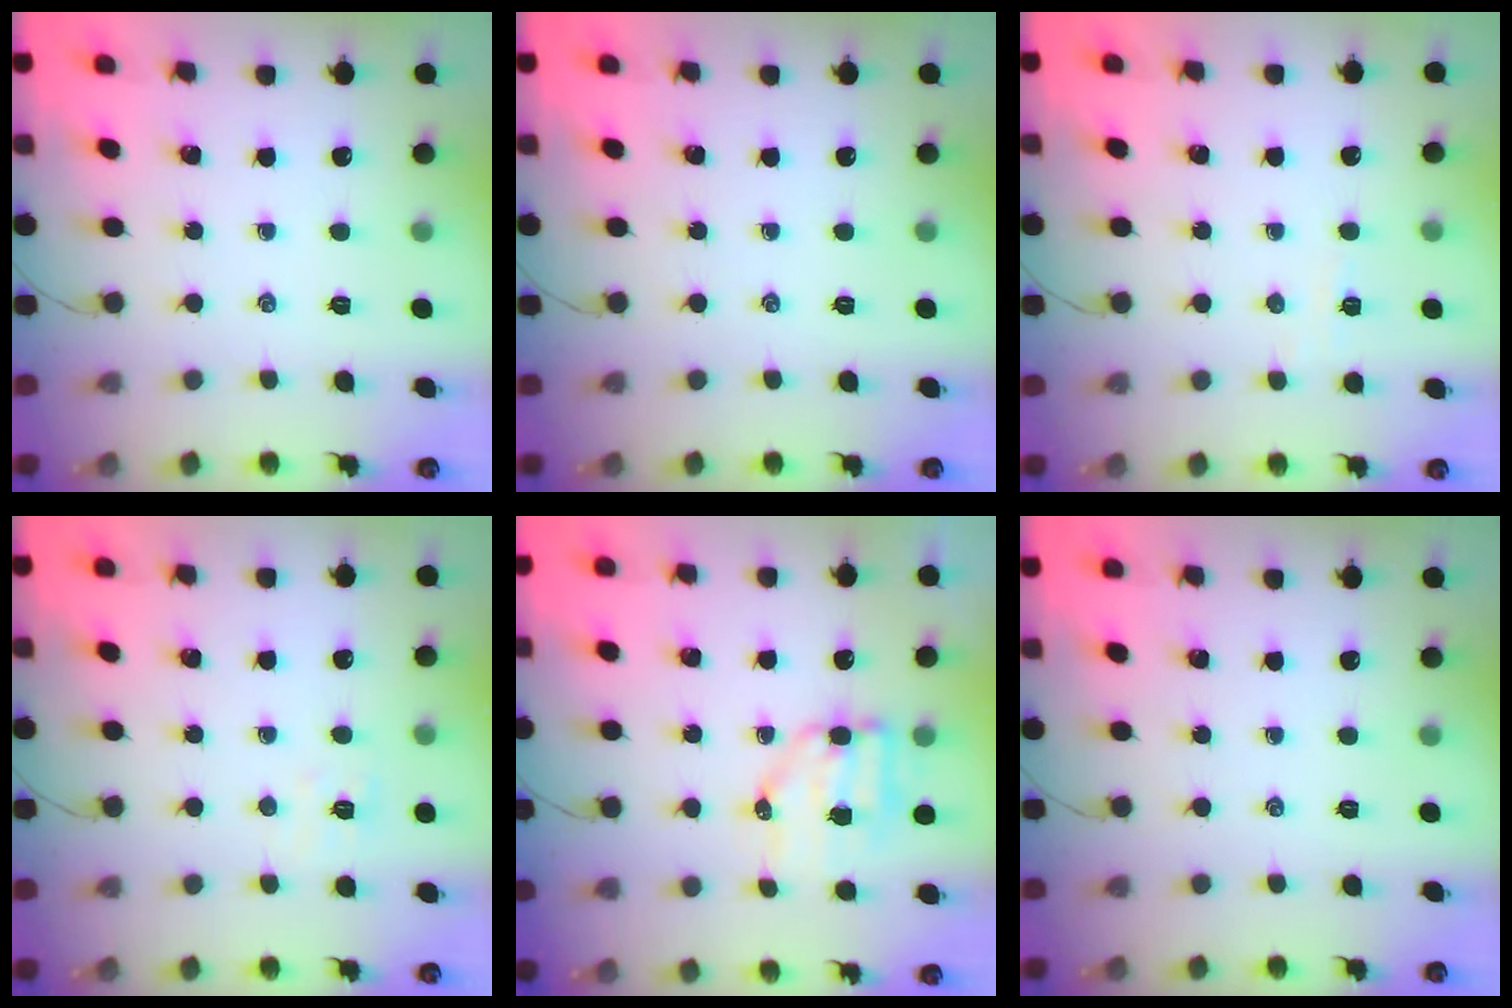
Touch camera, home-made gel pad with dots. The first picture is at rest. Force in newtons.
{"total": 0.0}
{"total": 3.4, "press": 3.2, "slide": 1.0}
{"total": 5.3, "press": 5.1, "slide": 1.2}
{"total": 7.5, "press": 7.4, "slide": 1.1}
{"total": 0.0}